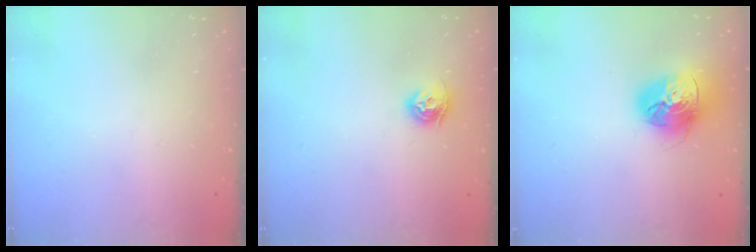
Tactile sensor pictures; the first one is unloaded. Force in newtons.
{"total": 7.8, "press": 7.8, "slide": 0.4}
{"total": 17.4, "press": 17.3, "slide": 2.1}